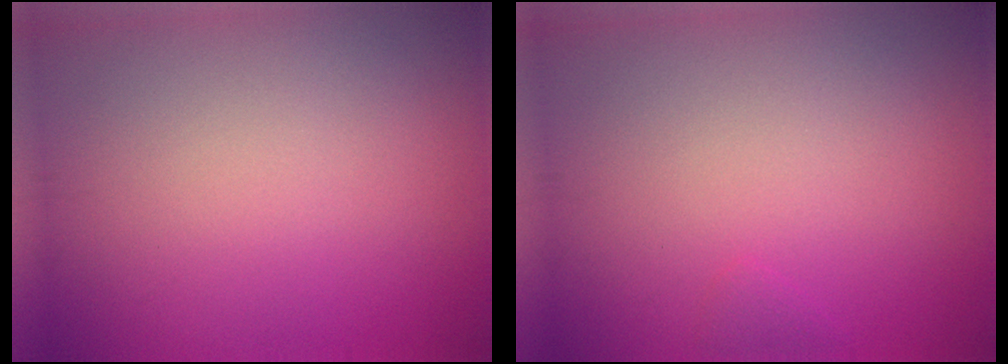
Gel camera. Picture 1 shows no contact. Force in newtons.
{"total": 0.5, "press": 0.5, "slide": 0.0}